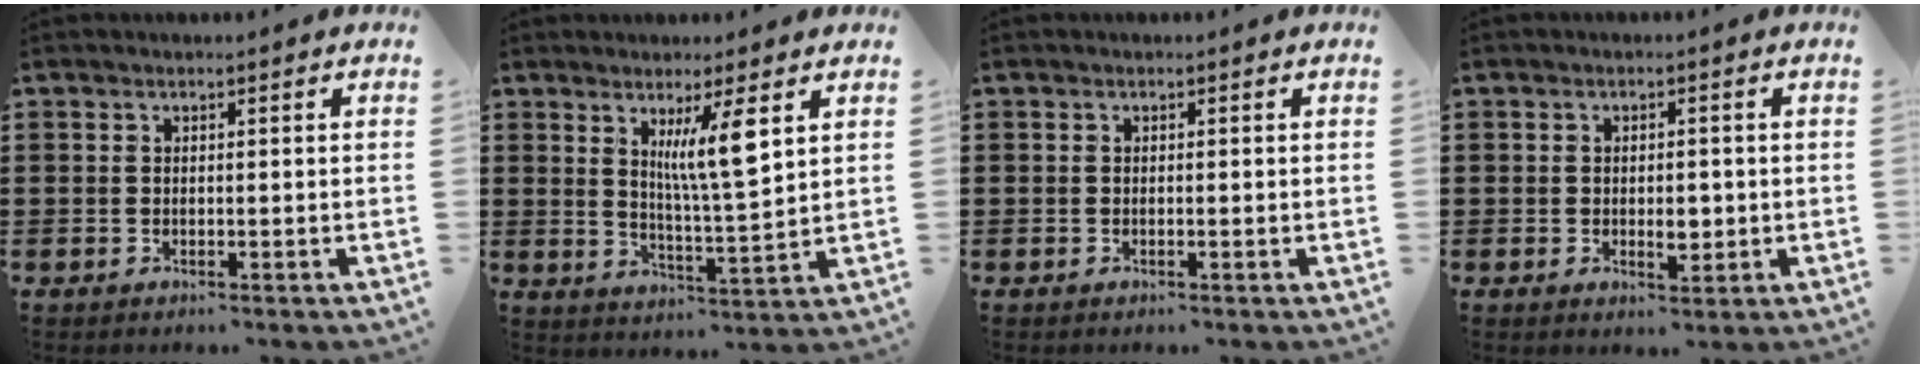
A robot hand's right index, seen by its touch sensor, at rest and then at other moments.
{"total": 7.4, "force": [3.4, 0.8, 6.6], "torque": [-0.120, -0.008, 0.051]}
{"total": 0.0}
{"total": 3.1, "force": [-0.4, 1.7, 2.6], "torque": [-0.042, 0.000, -0.009]}